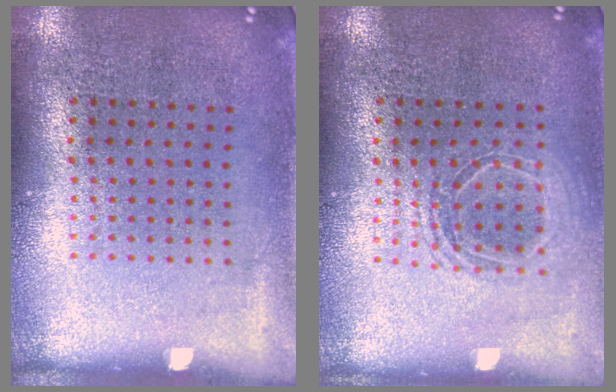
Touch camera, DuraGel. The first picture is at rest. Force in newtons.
{"total": 1.5, "press": 1.4, "slide": 0.7}